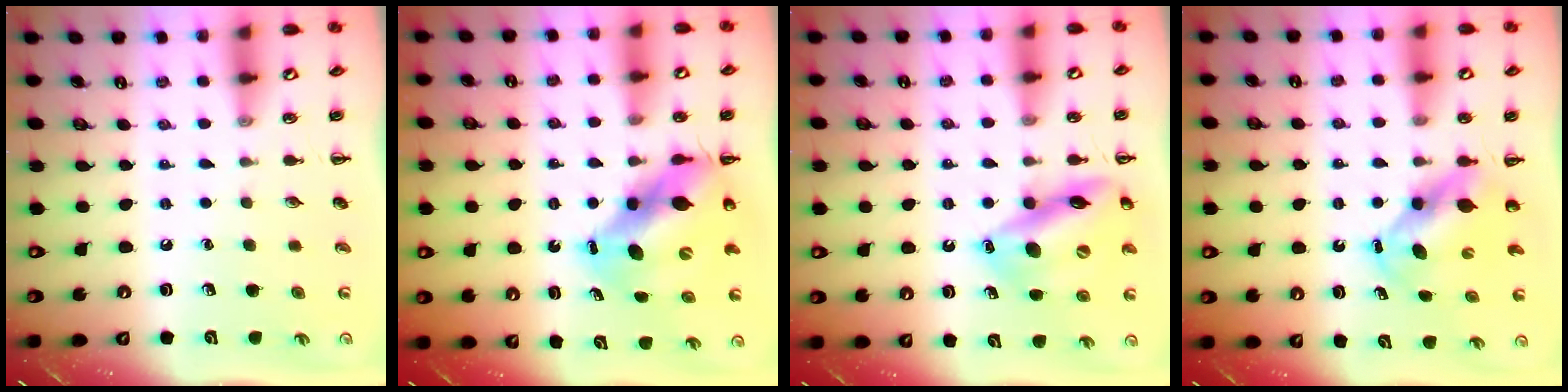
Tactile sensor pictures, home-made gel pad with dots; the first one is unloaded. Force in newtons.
{"total": 11.1, "press": 10.7, "slide": 3.0}
{"total": 15.8, "press": 15.5, "slide": 3.1}
{"total": 5.7, "press": 5.6, "slide": 1.1}